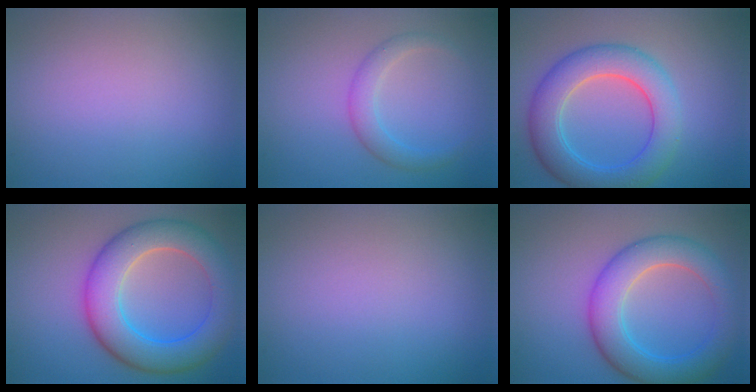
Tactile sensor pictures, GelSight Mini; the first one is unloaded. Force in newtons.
{"total": 2.2, "press": 2.2, "slide": 0.1}
{"total": 6.5, "press": 6.5, "slide": 0.3}
{"total": 8.1, "press": 8.1, "slide": 0.1}
{"total": 0.0}
{"total": 6.3, "press": 6.3, "slide": 0.1}